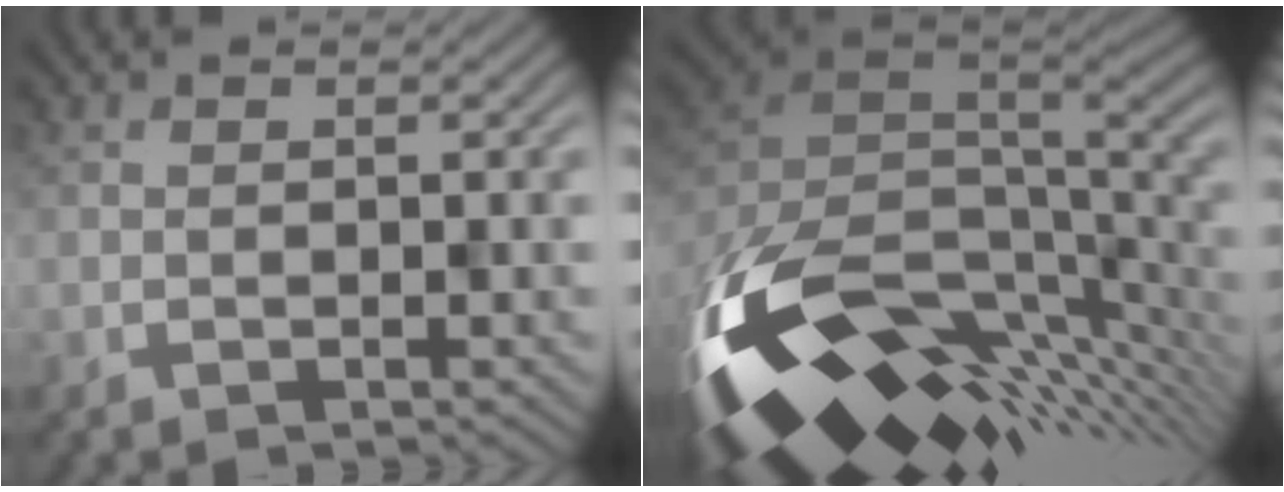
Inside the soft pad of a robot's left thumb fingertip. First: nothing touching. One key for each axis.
{"total": 15.0, "fx": -4.5, "fy": 7.6, "fz": 12.1, "tx": -0.284, "ty": -0.043, "tz": -0.065}